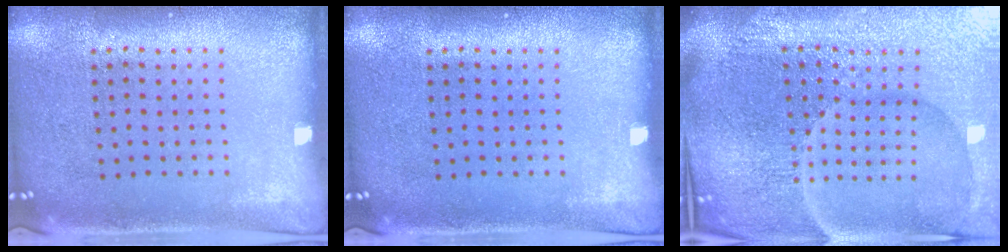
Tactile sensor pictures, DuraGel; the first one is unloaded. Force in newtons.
{"total": 0.0}
{"total": 7.2, "press": 6.4, "slide": 3.4}